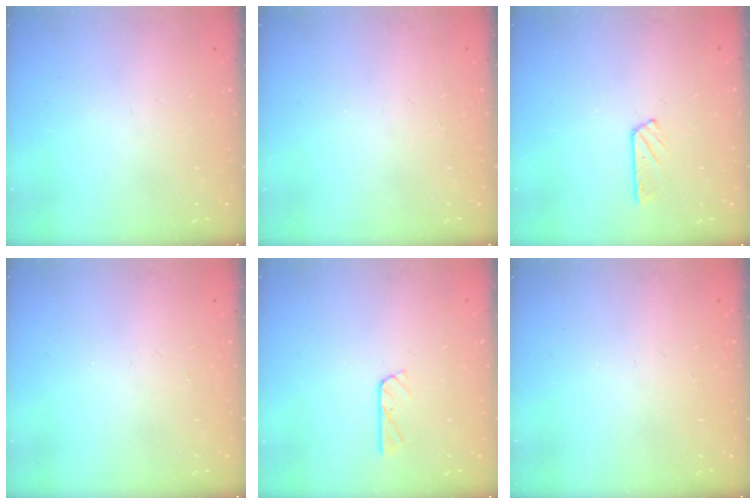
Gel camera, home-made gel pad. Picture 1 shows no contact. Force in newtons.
{"total": 0.0}
{"total": 3.5, "press": 3.4, "slide": 0.4}
{"total": 0.0}
{"total": 3.7, "press": 3.6, "slide": 0.4}
{"total": 0.0}